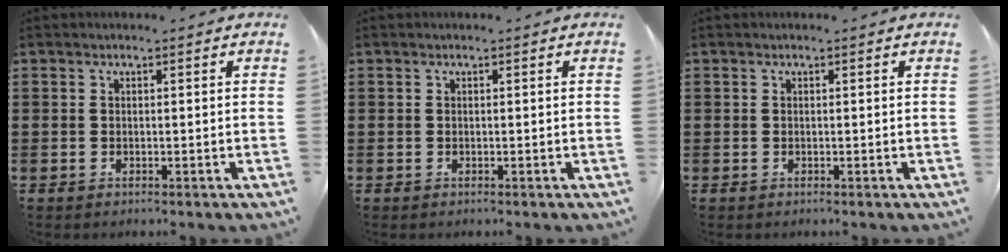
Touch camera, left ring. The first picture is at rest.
{"total": 0.0}
{"total": 0.0}